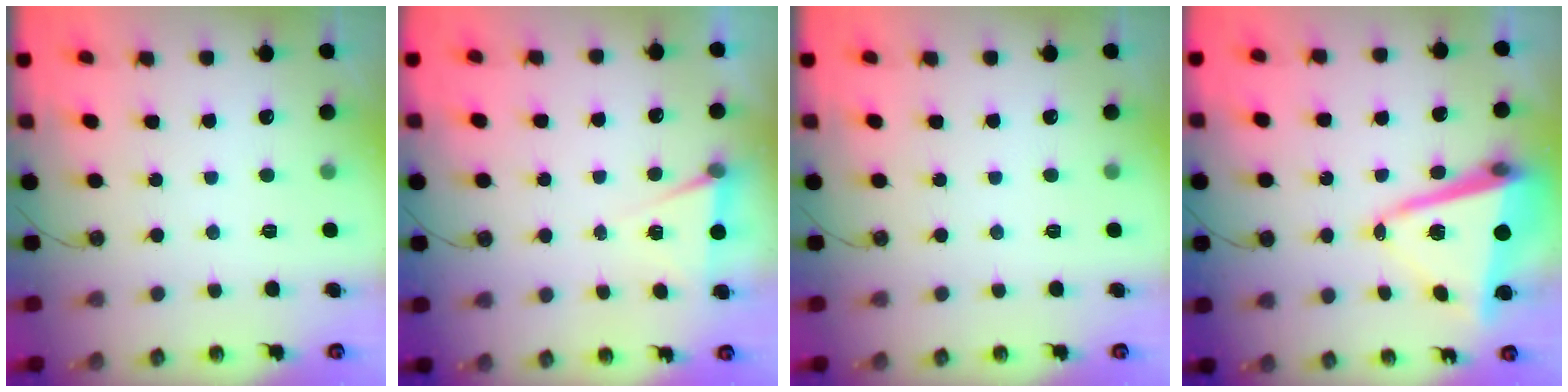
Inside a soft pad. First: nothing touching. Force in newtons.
{"total": 5.4, "press": 2.9, "slide": 4.5}
{"total": 0.0}
{"total": 12.9, "press": 12.8, "slide": 1.3}